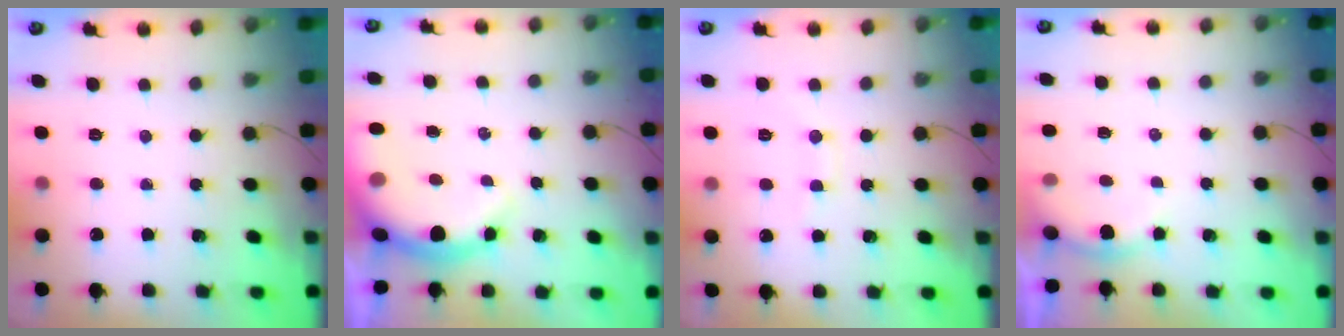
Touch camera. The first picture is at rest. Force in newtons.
{"total": 9.9, "press": 9.8, "slide": 1.7}
{"total": 7.5, "press": 7.5, "slide": 1.0}
{"total": 5.0, "press": 4.9, "slide": 0.8}